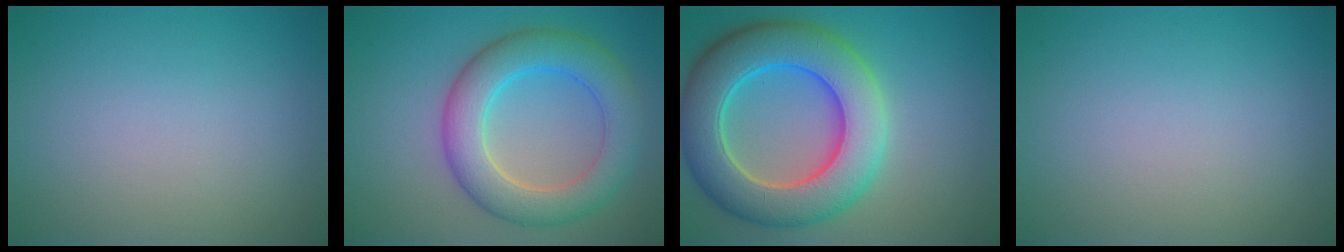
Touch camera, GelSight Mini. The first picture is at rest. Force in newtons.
{"total": 6.6, "press": 6.6, "slide": 0.3}
{"total": 10.1, "press": 10.1, "slide": 0.7}
{"total": 0.0}